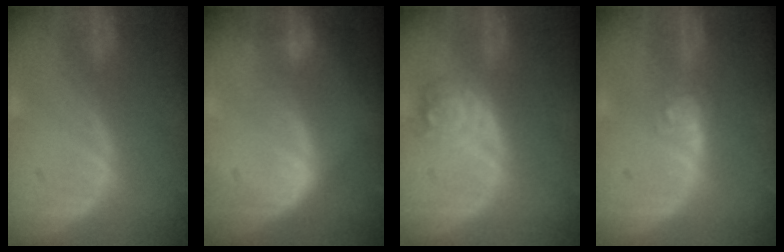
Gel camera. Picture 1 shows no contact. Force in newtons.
{"total": 2.4, "press": 2.4, "slide": 0.2}
{"total": 4.7, "press": 4.2, "slide": 2.1}
{"total": 4.0, "press": 3.6, "slide": 1.8}